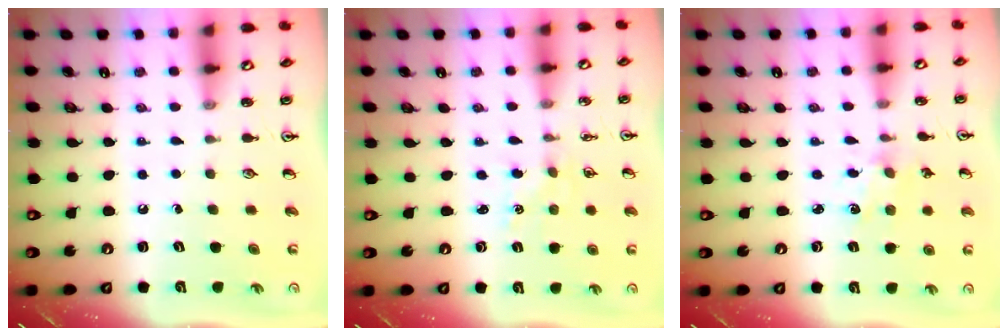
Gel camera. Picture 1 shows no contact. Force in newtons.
{"total": 0.8, "press": 0.8, "slide": 0.1}
{"total": 1.6, "press": 1.5, "slide": 0.4}